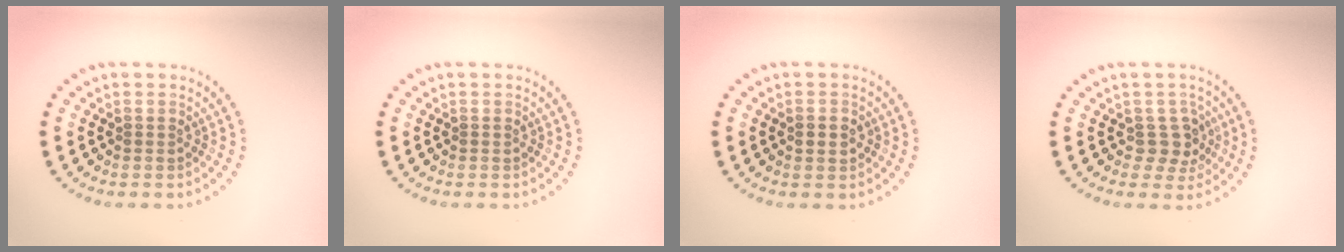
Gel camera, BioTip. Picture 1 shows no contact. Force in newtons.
{"total": 0.0}
{"total": 2.0, "press": 2.0, "slide": 0.1}
{"total": 2.5, "press": 2.0, "slide": 1.5}